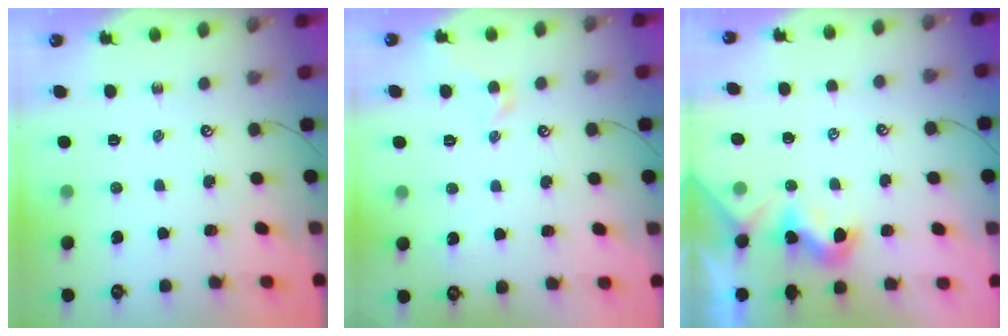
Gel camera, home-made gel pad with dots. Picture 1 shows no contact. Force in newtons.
{"total": 2.7, "press": 2.6, "slide": 0.7}
{"total": 1.3, "press": 1.3, "slide": 0.3}